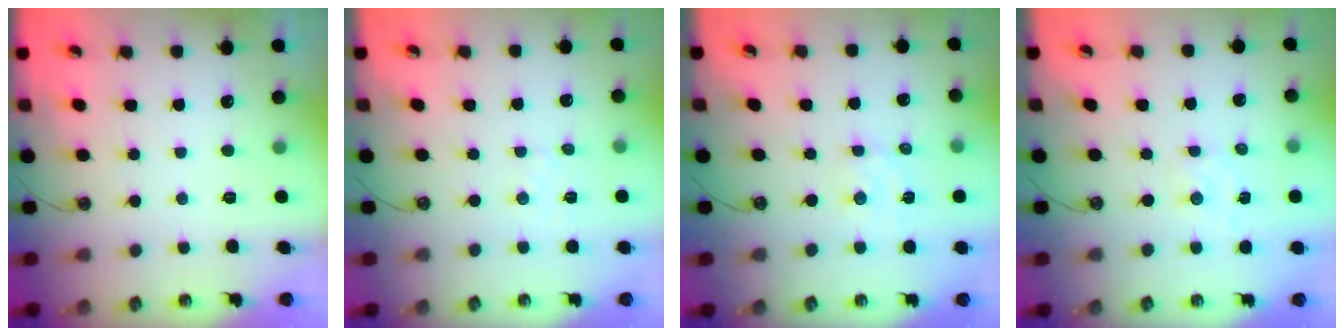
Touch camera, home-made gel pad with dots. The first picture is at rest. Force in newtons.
{"total": 1.9, "press": 1.9, "slide": 0.3}
{"total": 2.9, "press": 2.9, "slide": 0.6}
{"total": 2.3, "press": 2.3, "slide": 0.4}